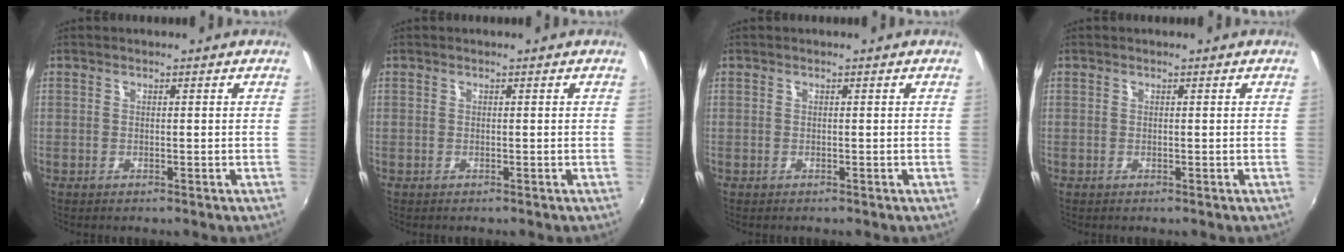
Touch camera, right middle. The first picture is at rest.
{"total": 0.0}
{"total": 0.0}
{"total": 0.0}